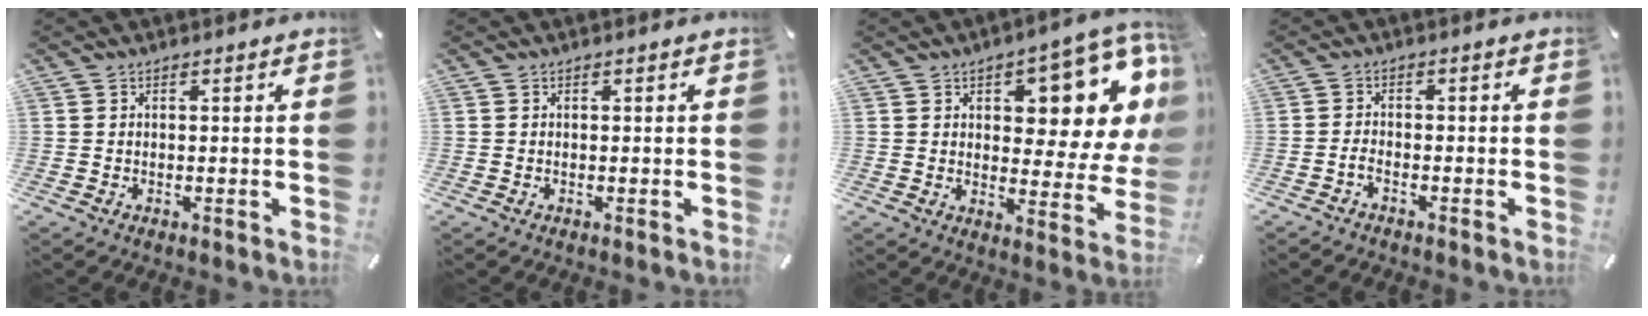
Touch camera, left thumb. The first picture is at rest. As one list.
[{"total": 0.0}, {"total": 14.8, "force": [8.2, 6.6, 10.4], "torque": [-0.114, -0.072, 0.131]}, {"total": 1.9, "force": [-1.5, 0.7, 1.0], "torque": [-0.020, 0.006, -0.027]}]